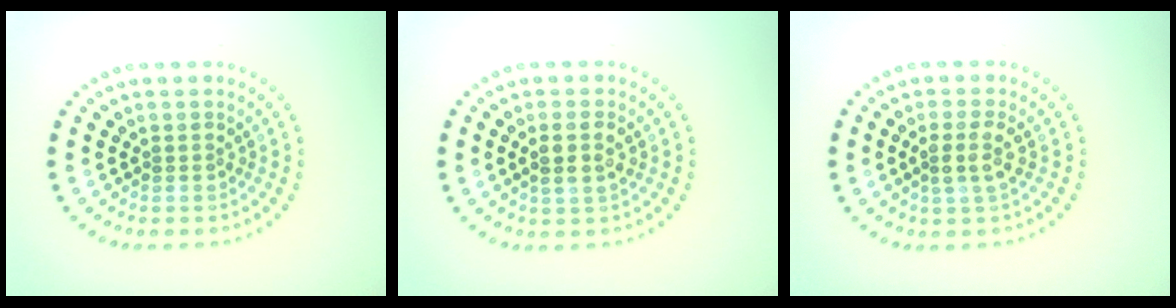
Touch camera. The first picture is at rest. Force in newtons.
{"total": 2.2, "press": 2.1, "slide": 0.7}
{"total": 1.8, "press": 1.7, "slide": 0.6}